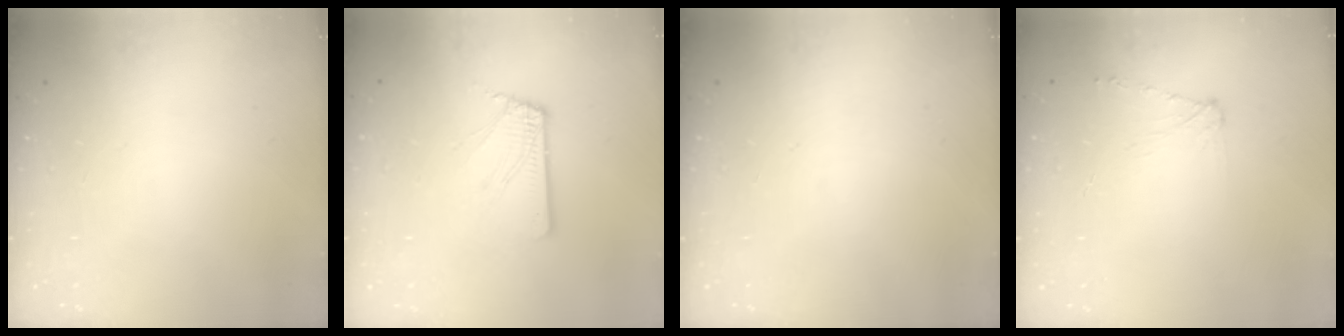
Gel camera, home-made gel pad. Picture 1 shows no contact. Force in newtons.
{"total": 2.5, "press": 2.5, "slide": 0.3}
{"total": 0.0}
{"total": 4.3, "press": 4.2, "slide": 0.6}